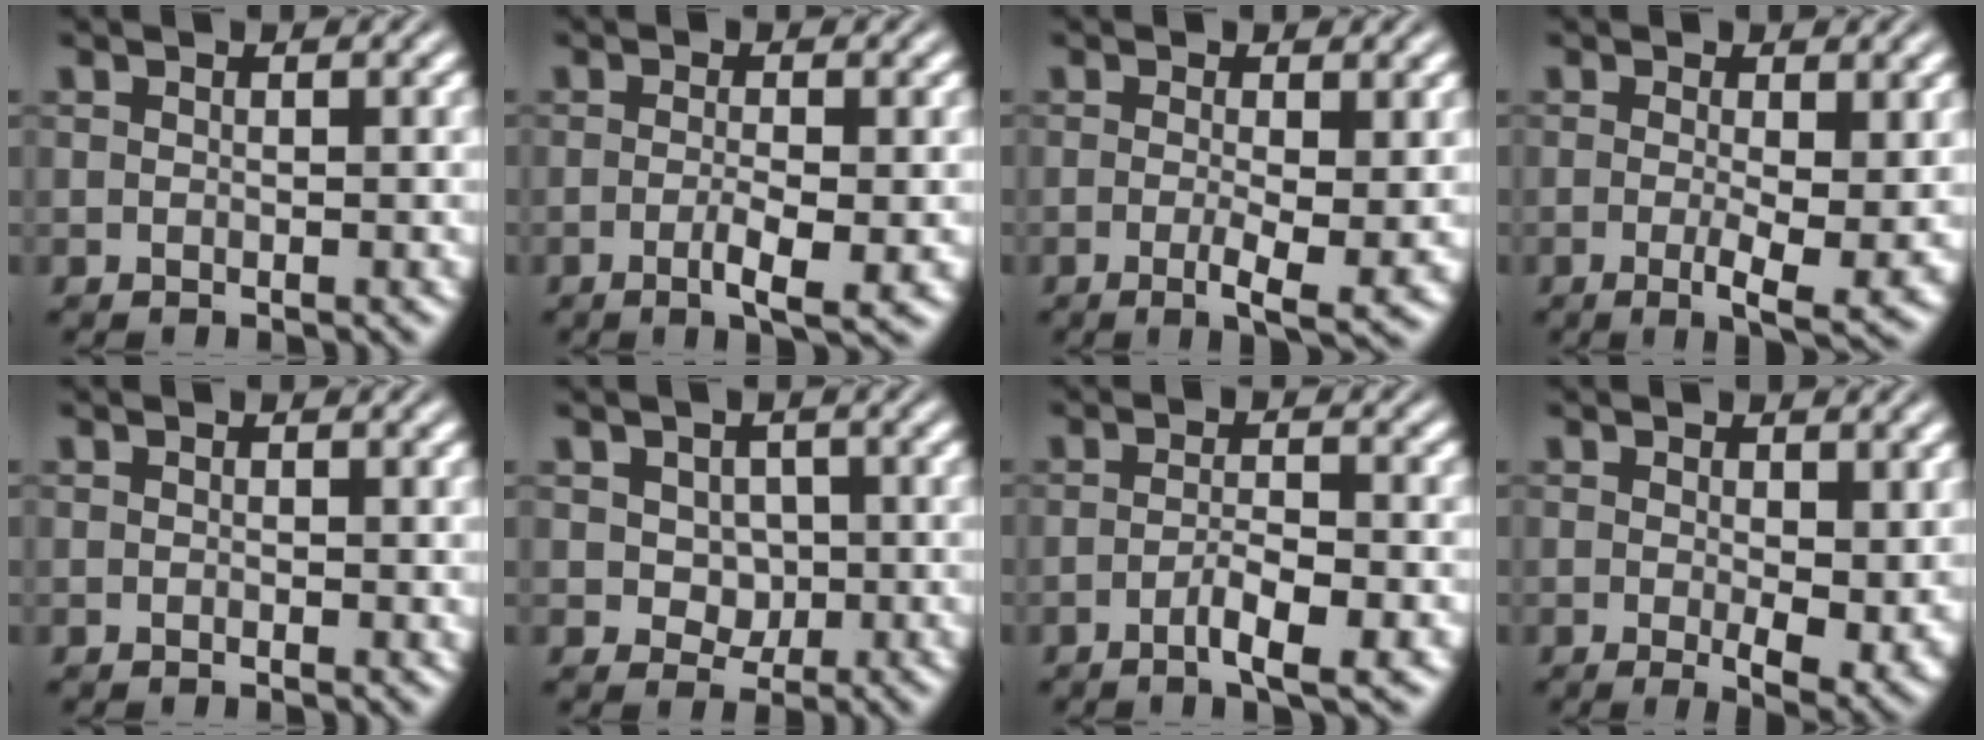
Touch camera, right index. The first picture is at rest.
{"total": 3.0, "force": [-1.1, 0.1, 2.8], "torque": [-0.047, -0.010, -0.018]}
{"total": 3.8, "force": [-1.3, 0.5, 3.5], "torque": [-0.058, -0.020, -0.016]}
{"total": 4.4, "force": [-1.5, 0.8, 4.1], "torque": [-0.066, -0.027, -0.017]}
{"total": 0.0}
{"total": 2.5, "force": [0.3, 2.2, 1.0], "torque": [-0.012, -0.017, 0.015]}
{"total": 3.3, "force": [-2.0, -0.1, 2.6], "torque": [-0.038, -0.006, -0.032]}
{"total": 3.8, "force": [-0.5, 1.3, 3.6], "torque": [-0.047, -0.024, -0.001]}